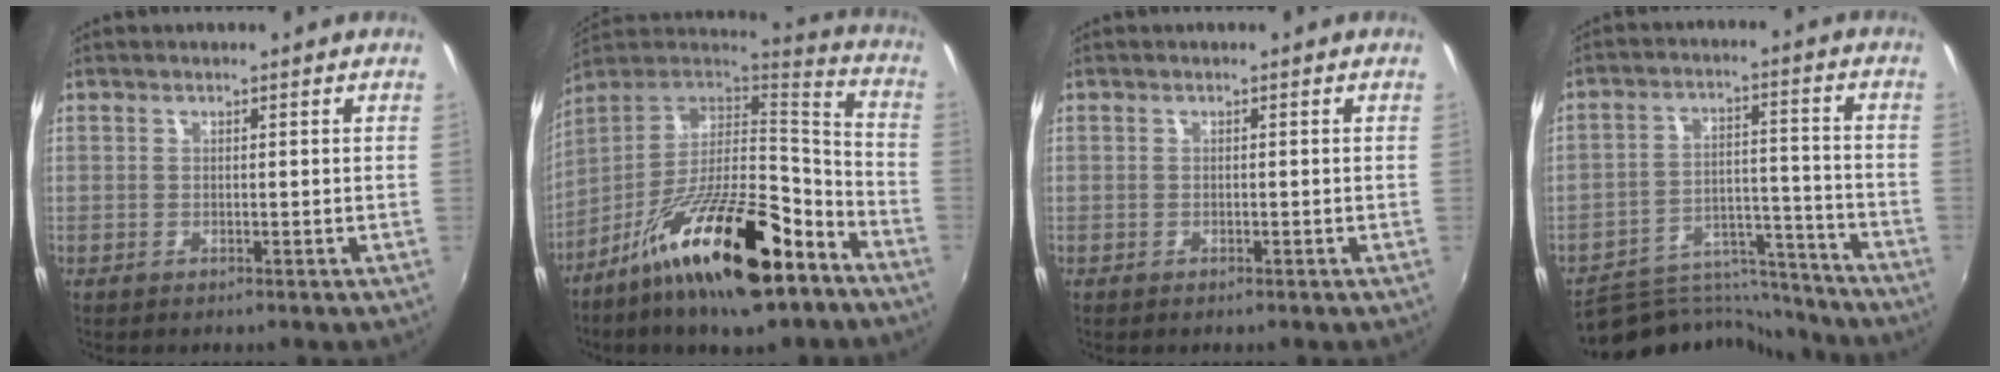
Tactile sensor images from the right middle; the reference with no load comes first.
{"total": 23.9, "force": [-13.6, 8.0, 18.0], "torque": [-0.307, -0.007, -0.230]}
{"total": 0.0}
{"total": 12.9, "force": [-12.6, 2.8, -0.4], "torque": [0.008, 0.046, -0.196]}